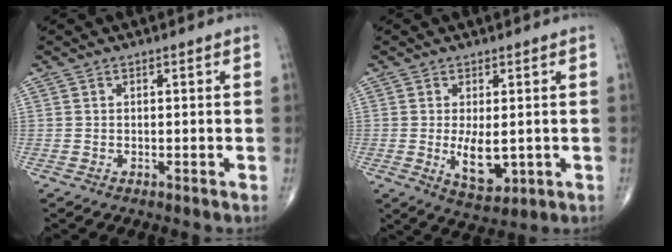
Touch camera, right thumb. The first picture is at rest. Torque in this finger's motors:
{"motor_torque": [0.13, -0.03, 0.82, 0.32, 0.19]}